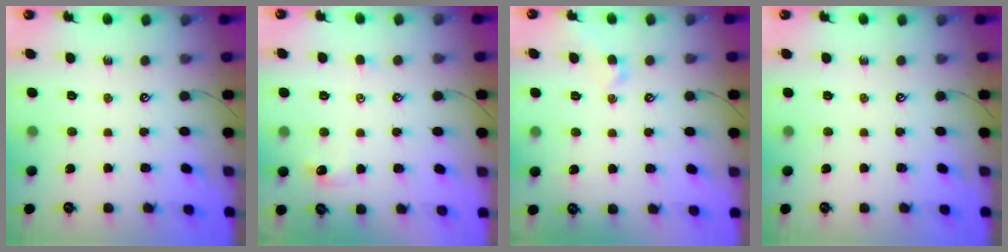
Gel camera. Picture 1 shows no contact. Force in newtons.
{"total": 0.6, "press": 0.1, "slide": 0.6}
{"total": 2.7, "press": 2.6, "slide": 0.7}
{"total": 0.0}